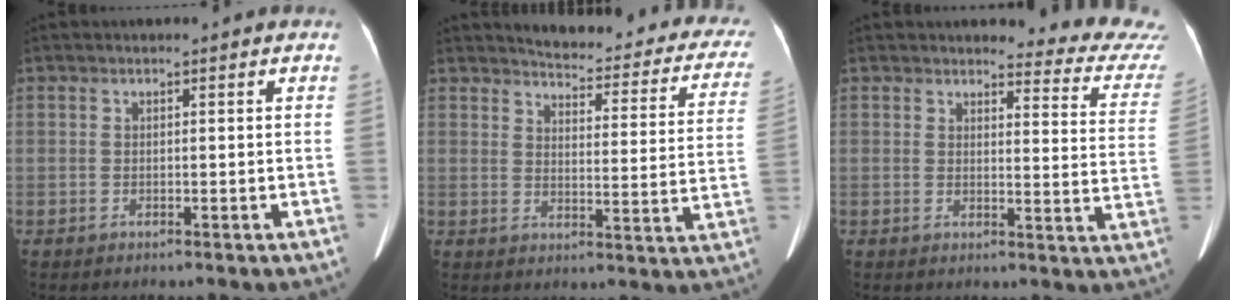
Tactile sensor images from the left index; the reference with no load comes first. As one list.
[{"total": 20.5, "force": [18.4, 4.8, 7.5], "torque": [-0.066, -0.057, 0.193]}, {"total": 12.1, "force": [12.0, 0.7, 1.3], "torque": [0.008, -0.096, 0.101]}]